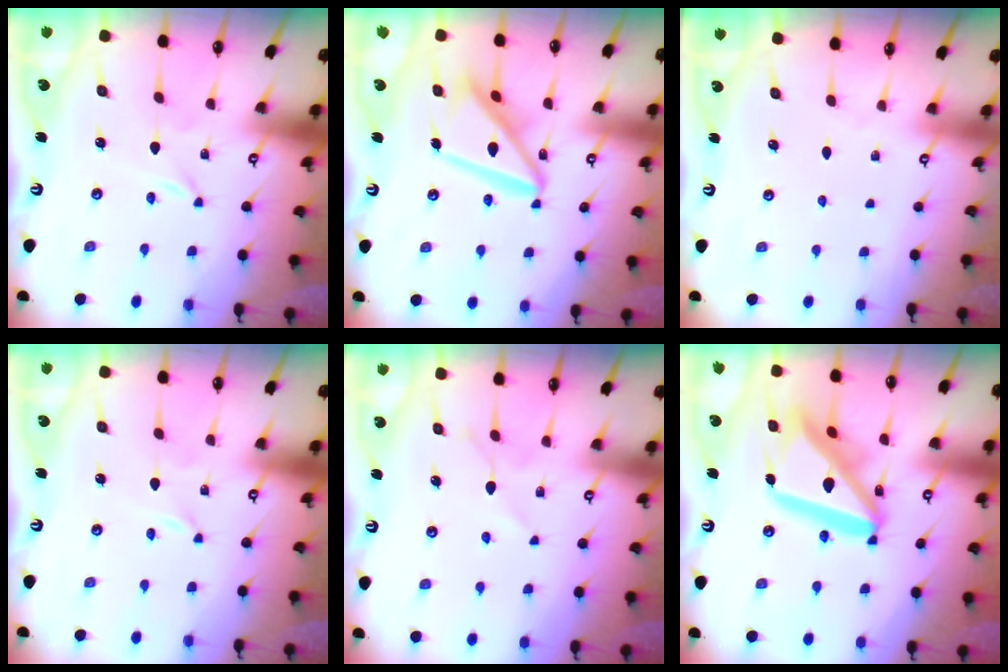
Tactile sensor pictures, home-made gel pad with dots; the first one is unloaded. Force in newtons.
{"total": 14.7, "press": 14.6, "slide": 1.5}
{"total": 0.0}
{"total": 0.0}
{"total": 6.4, "press": 6.3, "slide": 0.9}
{"total": 21.0, "press": 20.8, "slide": 2.5}